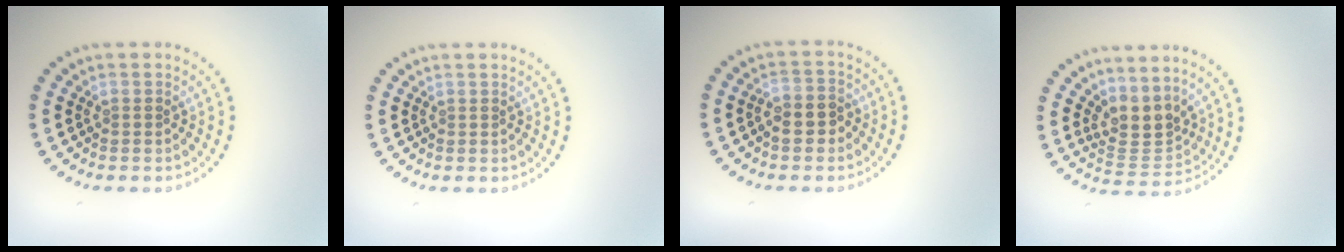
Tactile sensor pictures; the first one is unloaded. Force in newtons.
{"total": 0.0}
{"total": 2.1, "press": 2.0, "slide": 0.7}
{"total": 3.2, "press": 2.4, "slide": 2.1}